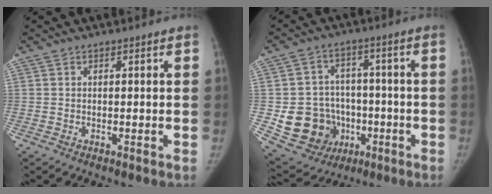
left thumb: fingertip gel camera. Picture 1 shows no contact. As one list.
[{"total": 14.3, "force": [-3.0, 12.8, 5.7], "torque": [-0.078, 0.027, -0.030]}]